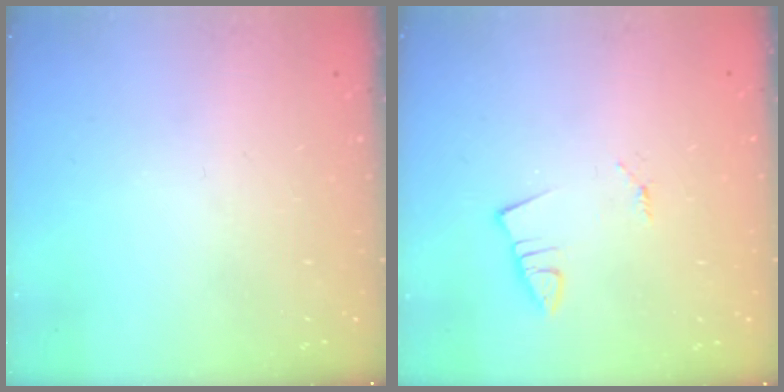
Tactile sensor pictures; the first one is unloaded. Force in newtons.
{"total": 1.2, "press": 1.2, "slide": 0.1}